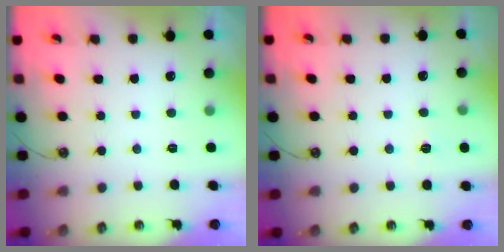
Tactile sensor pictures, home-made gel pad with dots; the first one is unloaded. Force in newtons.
{"total": 3.9, "press": 3.8, "slide": 0.5}